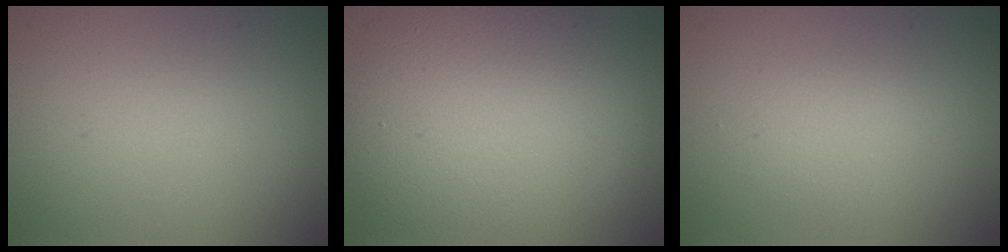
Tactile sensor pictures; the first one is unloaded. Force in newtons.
{"total": 10.2, "press": 10.2, "slide": 0.7}
{"total": 1.6, "press": 1.6, "slide": 0.1}